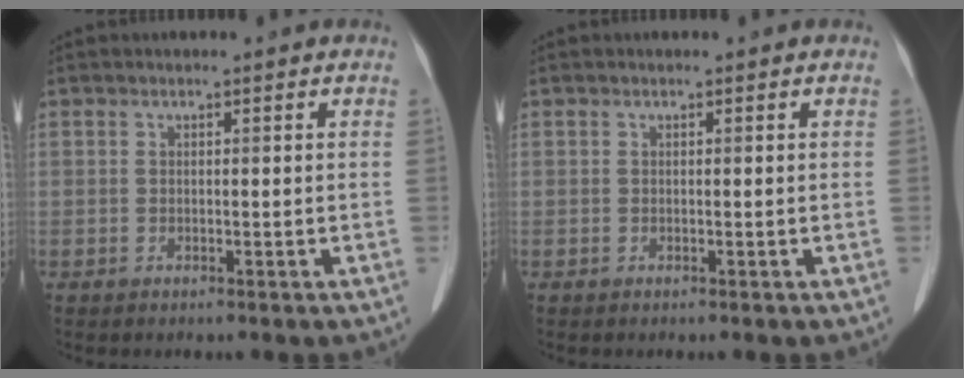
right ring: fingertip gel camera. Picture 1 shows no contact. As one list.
[{"total": 0.0}]